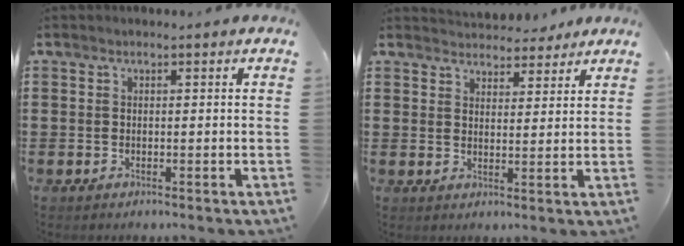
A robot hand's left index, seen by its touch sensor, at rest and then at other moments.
{"total": 4.1, "force": [3.9, 1.2, 0.1], "torque": [-0.007, -0.012, 0.073]}